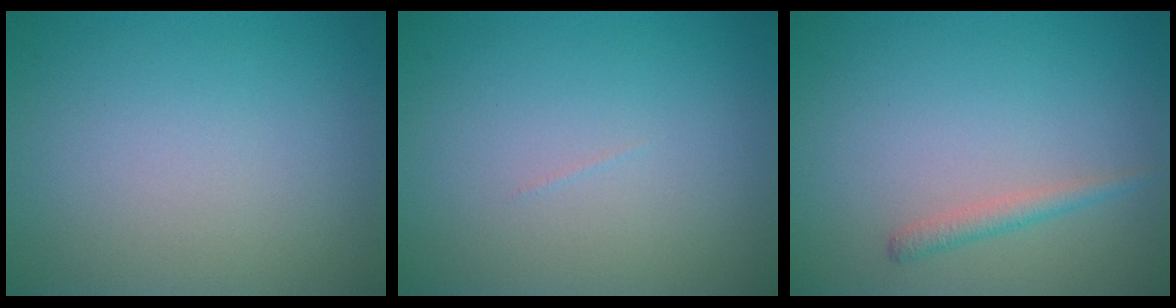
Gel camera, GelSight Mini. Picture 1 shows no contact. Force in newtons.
{"total": 0.0}
{"total": 1.4, "press": 1.3, "slide": 0.1}